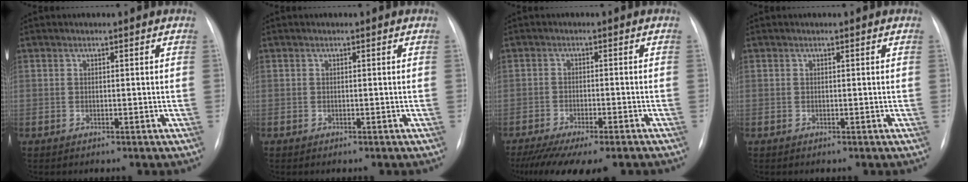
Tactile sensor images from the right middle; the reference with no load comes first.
{"total": 0.0}
{"total": 14.0, "force": [-11.4, 2.8, 7.7], "torque": [-0.132, -0.024, -0.166]}
{"total": 0.0}